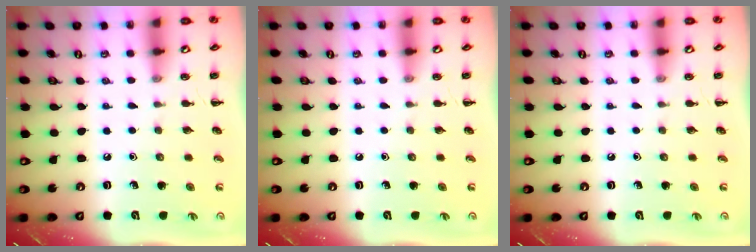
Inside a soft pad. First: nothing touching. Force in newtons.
{"total": 0.0}
{"total": 0.0}